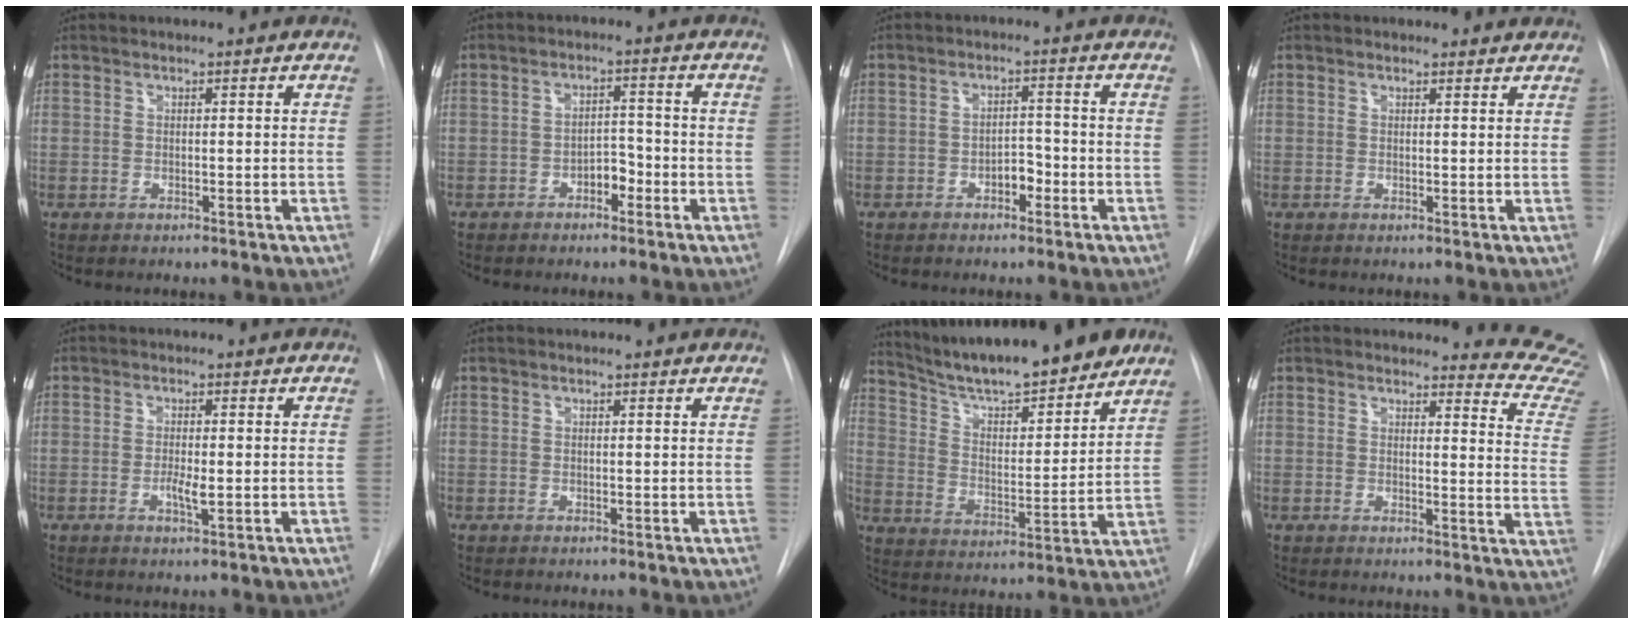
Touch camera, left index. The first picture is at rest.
{"total": 3.1, "force": [-1.8, 1.7, 1.9], "torque": [-0.024, 0.009, -0.030]}
{"total": 2.8, "force": [-1.5, 1.5, 1.8], "torque": [-0.022, 0.008, -0.025]}
{"total": 2.0, "force": [1.8, 0.8, 0.0], "torque": [0.000, -0.001, 0.011]}
{"total": 2.3, "force": [-0.4, 0.4, 2.2], "torque": [-0.042, -0.002, -0.007]}
{"total": 1.9, "force": [1.8, 0.5, 0.3], "torque": [-0.013, 0.007, 0.012]}
{"total": 18.8, "force": [16.4, 2.7, 8.8], "torque": [-0.143, -0.003, 0.258]}
{"total": 11.9, "force": [11.9, 0.4, -0.4], "torque": [0.041, -0.143, 0.087]}